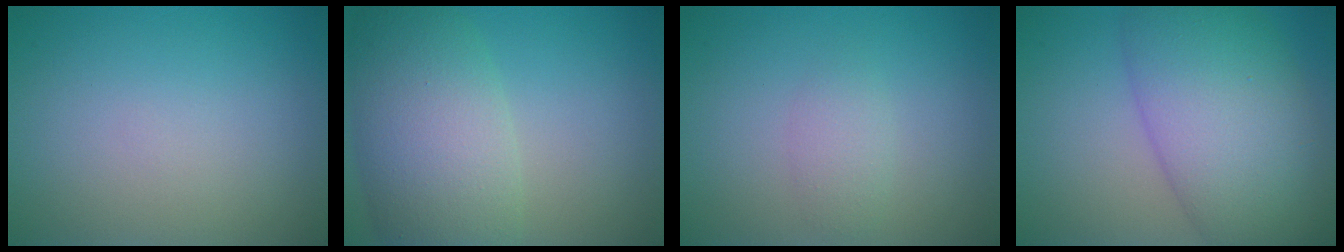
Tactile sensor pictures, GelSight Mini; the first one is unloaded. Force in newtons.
{"total": 8.4, "press": 8.4, "slide": 0.3}
{"total": 1.5, "press": 1.5, "slide": 0.0}
{"total": 10.5, "press": 10.5, "slide": 0.3}